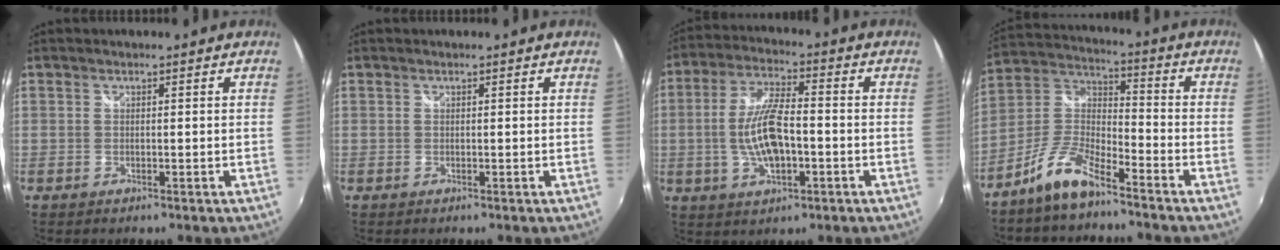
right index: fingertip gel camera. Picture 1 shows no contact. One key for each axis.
{"total": 0.0}
{"total": 10.9, "fx": -2.1, "fy": 4.0, "fz": 9.9, "tx": -0.199, "ty": 0.003, "tz": -0.036}
{"total": 9.9, "fx": -7.3, "fy": 2.8, "fz": 6.1, "tx": -0.148, "ty": 0.019, "tz": -0.146}